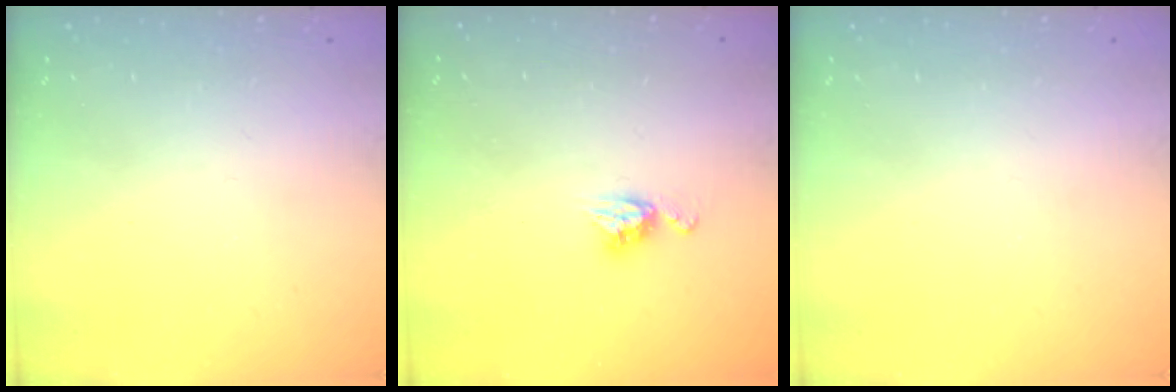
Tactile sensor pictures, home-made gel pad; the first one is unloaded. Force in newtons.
{"total": 6.0, "press": 6.0, "slide": 0.4}
{"total": 0.0}